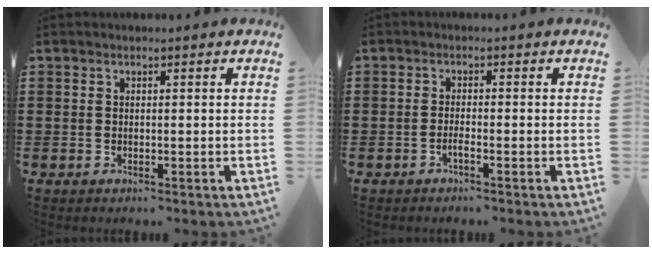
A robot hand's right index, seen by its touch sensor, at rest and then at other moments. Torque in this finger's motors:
{"motor_torque": [-0.78, 1.36, -0.19, -0.07]}